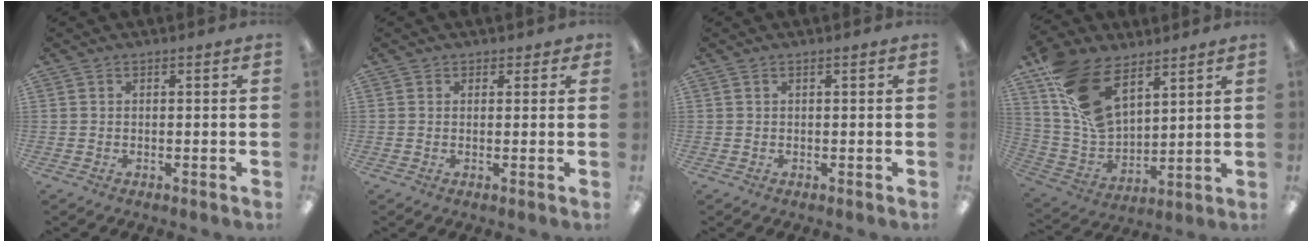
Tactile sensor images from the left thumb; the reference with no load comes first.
{"total": 1.5, "force": [0.8, 1.2, 0.1], "torque": [0.006, -0.001, 0.014]}
{"total": 0.0}
{"total": 18.3, "force": [10.1, 10.2, 11.4], "torque": [-0.242, -0.033, 0.192]}